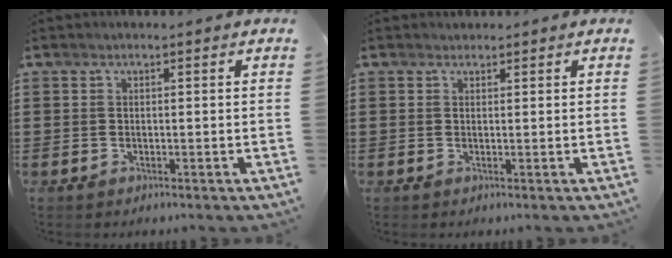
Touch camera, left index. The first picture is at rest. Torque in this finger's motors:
{"motor_torque": [0.01, 0.02, -0.01, 0.01]}